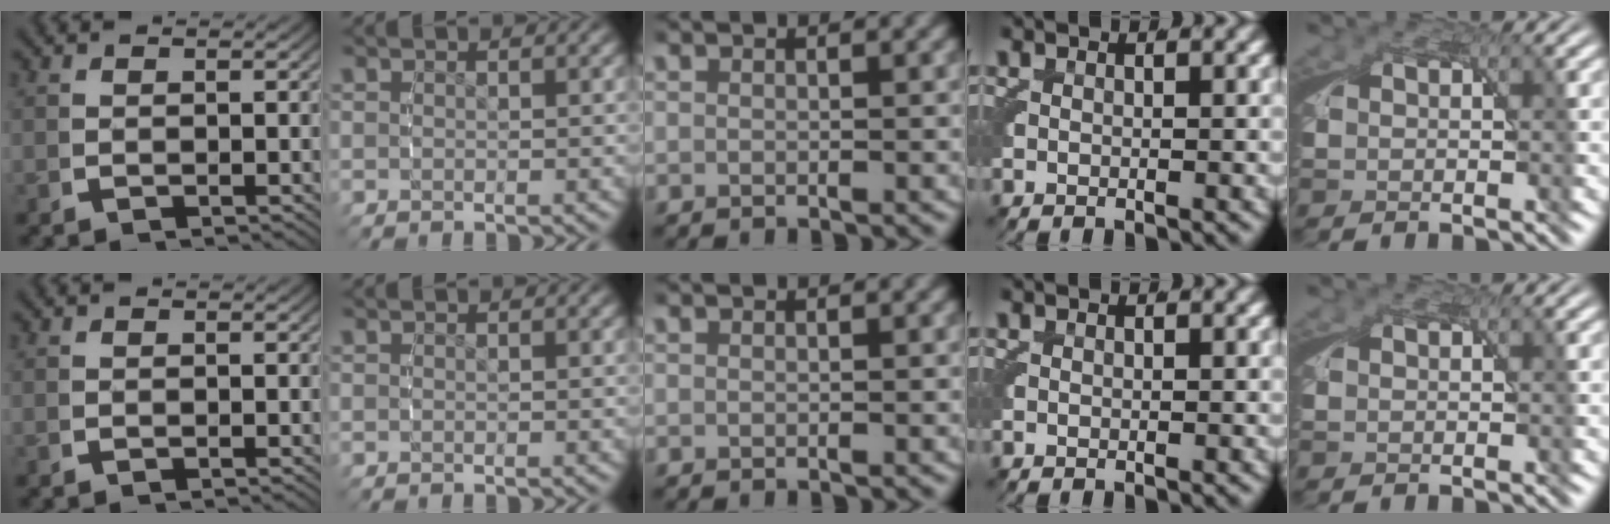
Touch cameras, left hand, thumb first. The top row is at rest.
{}